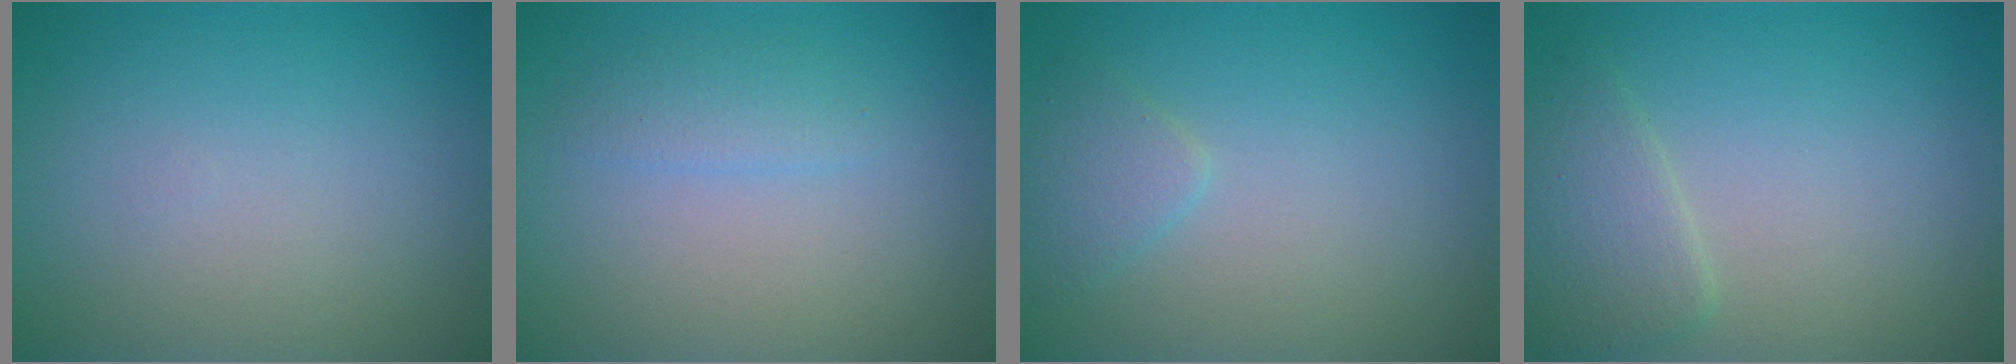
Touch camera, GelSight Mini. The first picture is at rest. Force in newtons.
{"total": 1.5, "press": 1.5, "slide": 0.0}
{"total": 1.7, "press": 1.7, "slide": 0.1}
{"total": 2.7, "press": 2.7, "slide": 0.1}